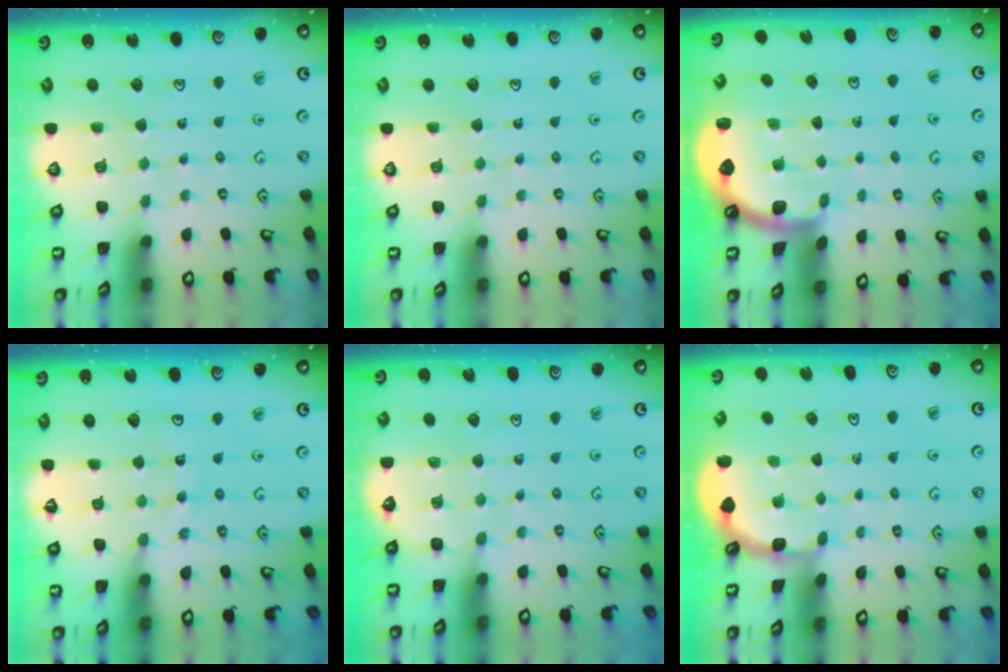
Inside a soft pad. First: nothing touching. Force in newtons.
{"total": 0.0}
{"total": 1.2, "press": 1.2, "slide": 0.1}
{"total": 9.5, "press": 9.4, "slide": 1.2}
{"total": 4.6, "press": 4.2, "slide": 1.8}
{"total": 2.0, "press": 2.0, "slide": 0.1}